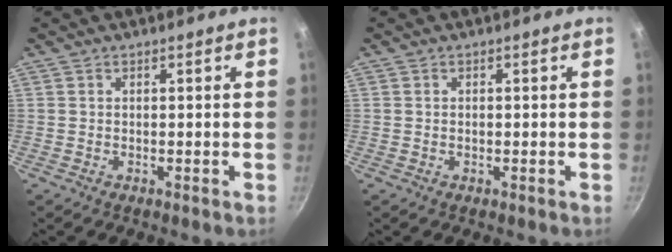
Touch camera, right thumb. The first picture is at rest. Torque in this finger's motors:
{"motor_torque": [-0.14, -0.12, -0.04, 0.11, 0.00]}